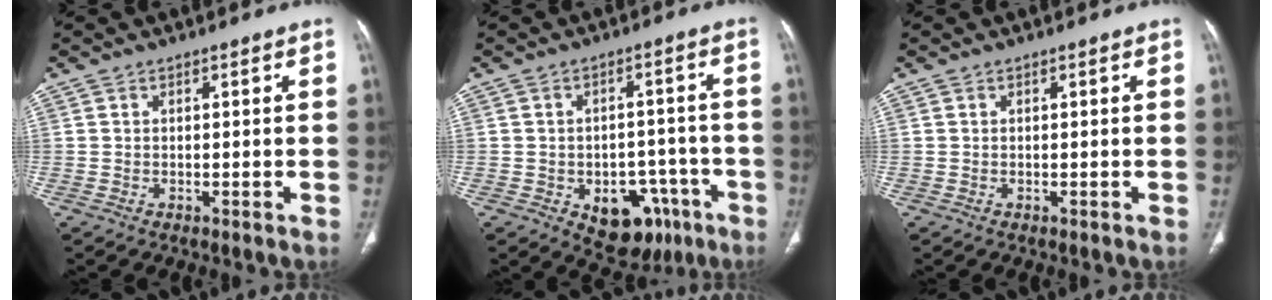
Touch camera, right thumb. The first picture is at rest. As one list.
[{"total": 12.1, "force": [-5.5, 8.2, 7.0], "torque": [-0.052, 0.038, -0.063]}, {"total": 0.0}]